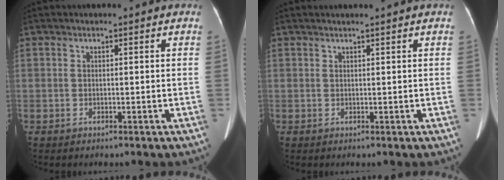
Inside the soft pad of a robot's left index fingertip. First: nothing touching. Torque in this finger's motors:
{"motor_torque": [-0.28, -0.26, 0.00, -0.01]}